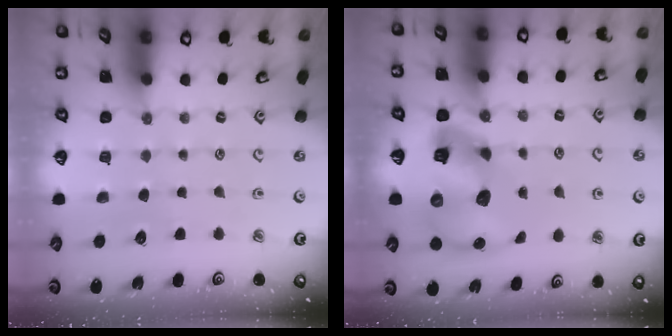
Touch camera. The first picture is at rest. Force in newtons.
{"total": 15.9, "press": 15.7, "slide": 2.4}